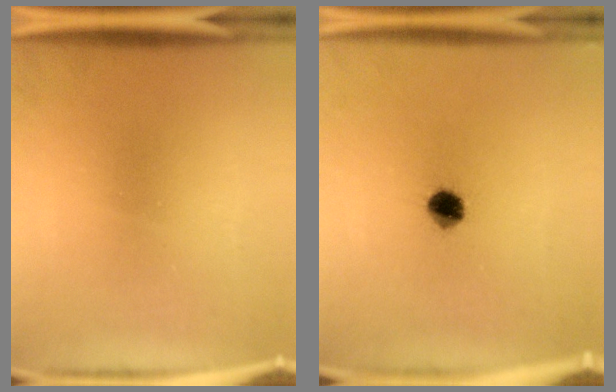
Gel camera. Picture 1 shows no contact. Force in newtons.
{"total": 5.3}